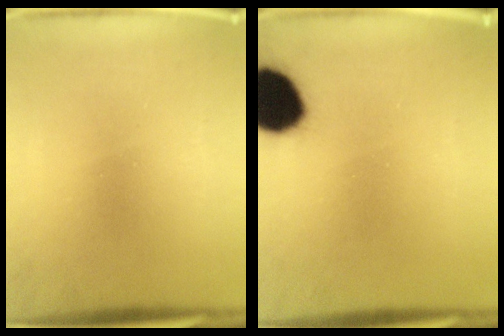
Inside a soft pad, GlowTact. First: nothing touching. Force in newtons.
{"total": 15.3}